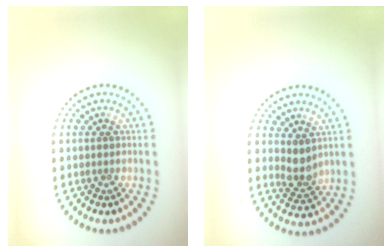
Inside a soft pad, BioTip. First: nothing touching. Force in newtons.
{"total": 2.1, "press": 1.8, "slide": 1.1}